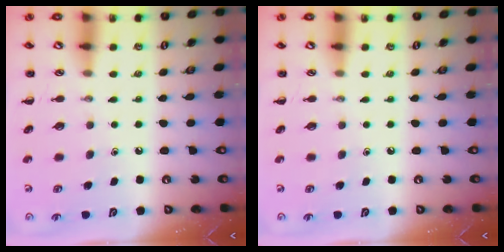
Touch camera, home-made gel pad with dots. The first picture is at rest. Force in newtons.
{"total": 0.0}